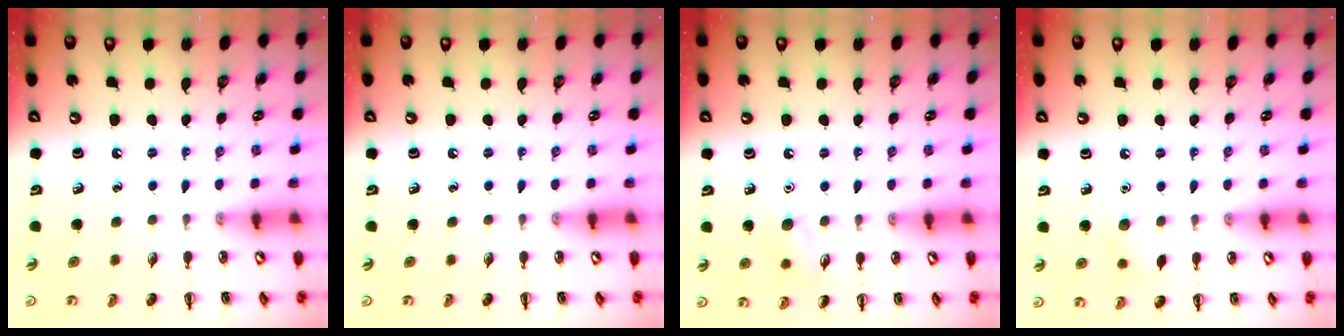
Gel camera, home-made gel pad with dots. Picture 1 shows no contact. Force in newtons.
{"total": 0.0}
{"total": 6.8, "press": 6.6, "slide": 1.7}
{"total": 6.5, "press": 6.3, "slide": 1.7}